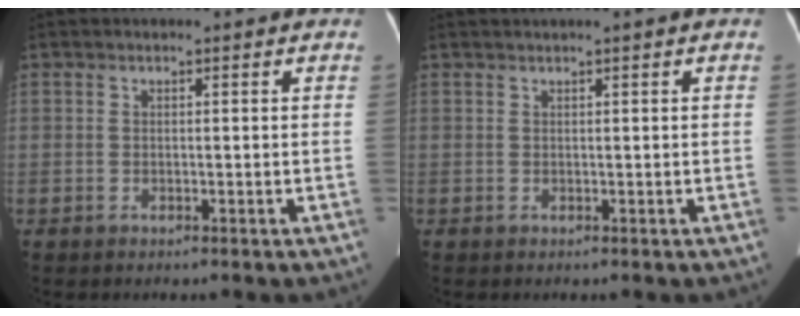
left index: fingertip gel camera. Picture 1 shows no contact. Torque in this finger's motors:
{"motor_torque": [-0.30, -0.17, -0.59, -0.15]}